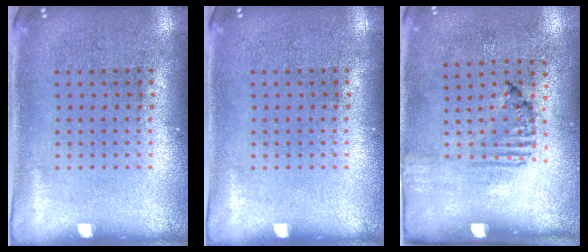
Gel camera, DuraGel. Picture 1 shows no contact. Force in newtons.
{"total": 0.0}
{"total": 1.8, "press": 1.0, "slide": 1.5}